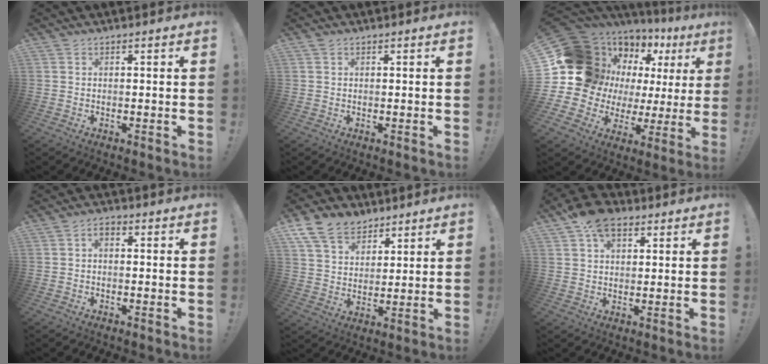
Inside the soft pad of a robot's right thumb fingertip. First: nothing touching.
{"total": 0.6, "force": [0.3, 0.4, 0.3], "torque": [-0.011, 0.004, 0.007]}
{"total": 17.9, "force": [5.9, 13.7, 10.0], "torque": [-0.158, -0.072, 0.149]}
{"total": 2.1, "force": [-0.3, 1.1, 1.7], "torque": [-0.034, 0.008, -0.005]}
{"total": 12.0, "force": [8.3, 7.8, 4.0], "torque": [-0.074, -0.050, 0.163]}
{"total": 9.2, "force": [4.9, 5.5, 5.5], "torque": [-0.094, -0.009, 0.095]}